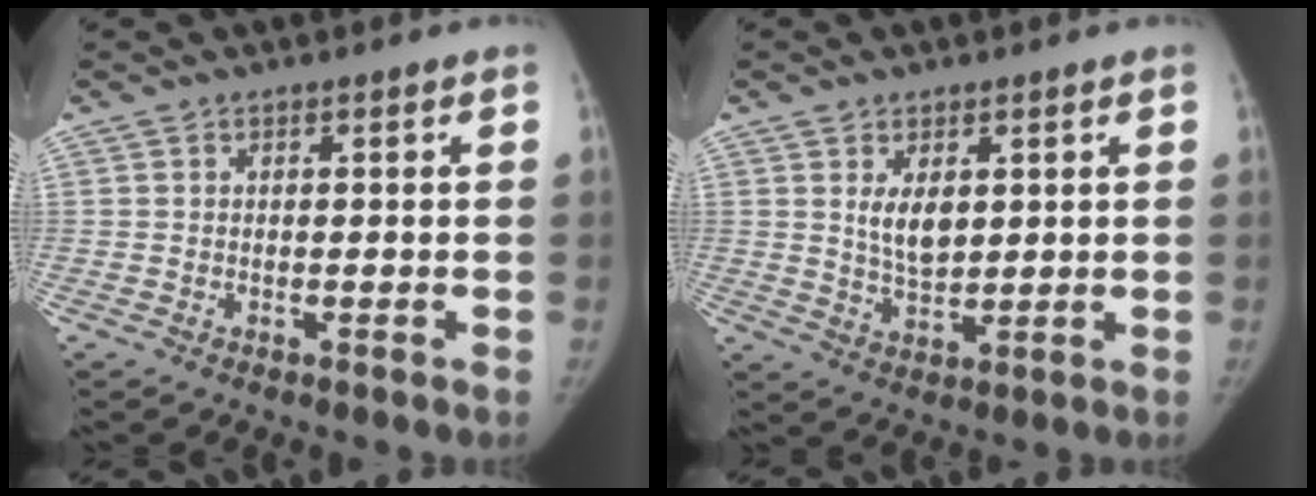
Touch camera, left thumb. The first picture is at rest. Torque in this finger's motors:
{"motor_torque": [0.00, 0.09, 0.08, 0.11, 0.01]}